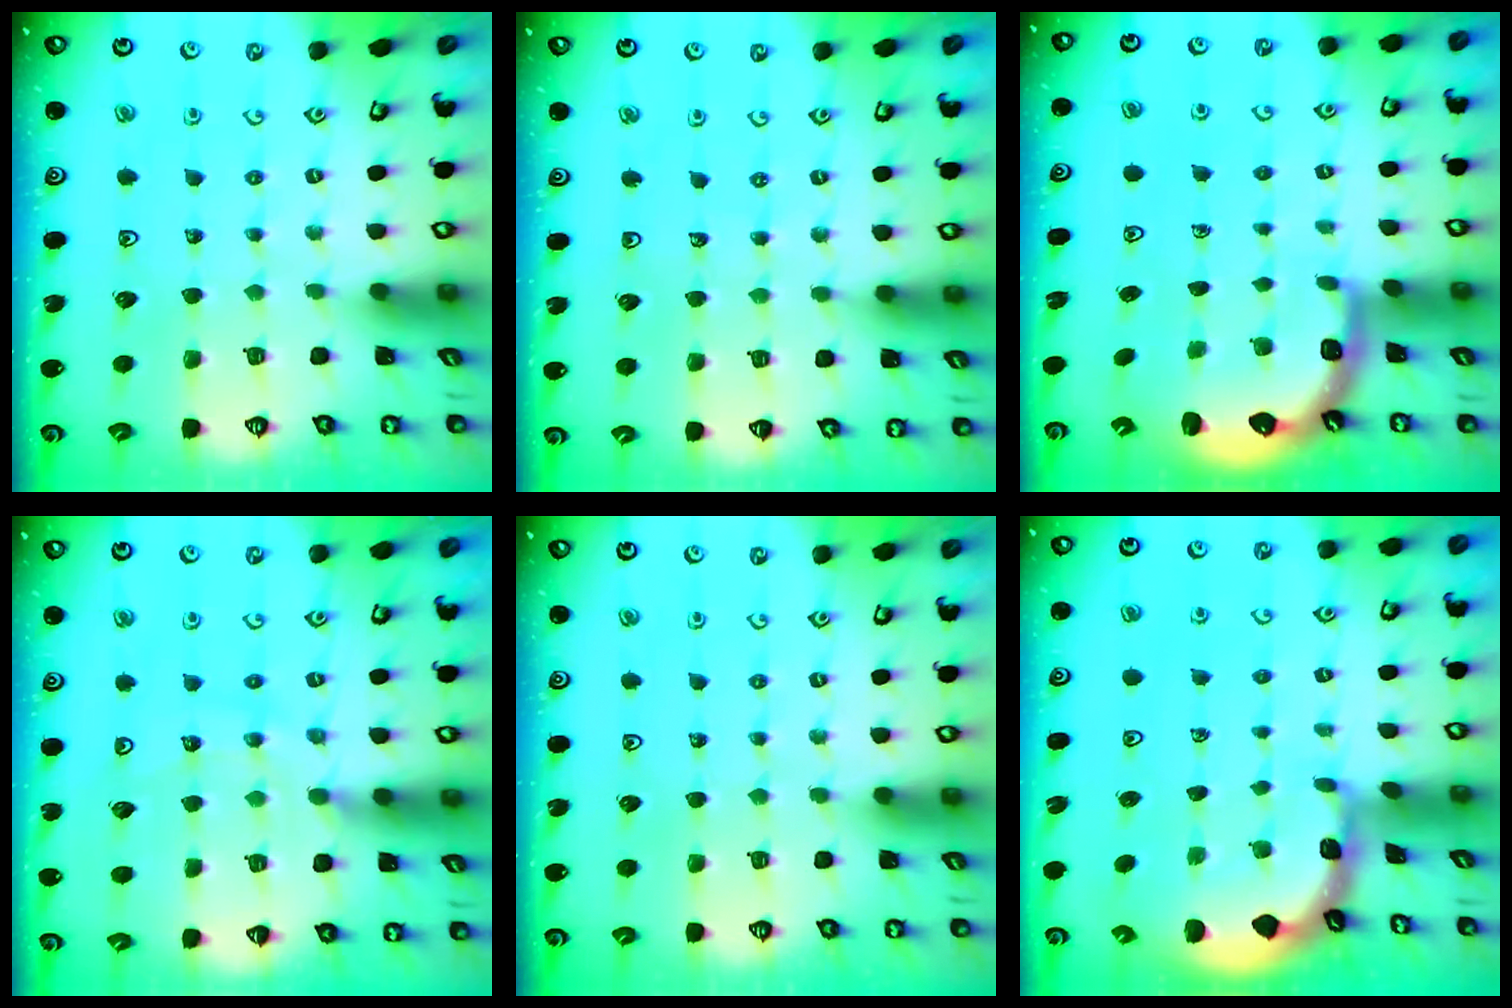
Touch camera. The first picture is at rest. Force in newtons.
{"total": 3.3, "press": 3.1, "slide": 1.2}
{"total": 2.8, "press": 2.5, "slide": 1.2}
{"total": 11.9, "press": 11.8, "slide": 1.2}
{"total": 0.0}
{"total": 1.3, "press": 1.3, "slide": 0.1}